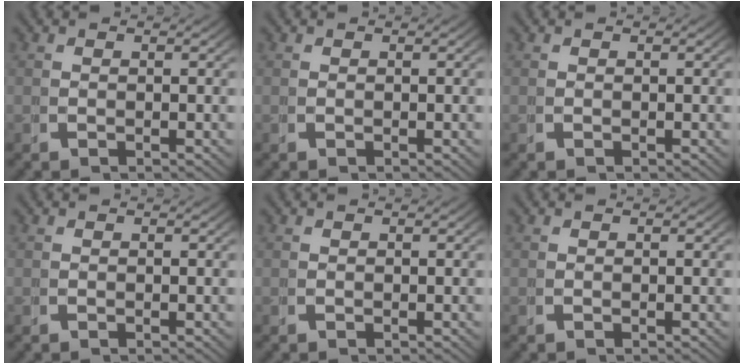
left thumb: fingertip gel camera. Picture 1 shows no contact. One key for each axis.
{"total": 0.0}
{"total": 0.0}
{"total": 0.0}
{"total": 0.0}
{"total": 0.0}